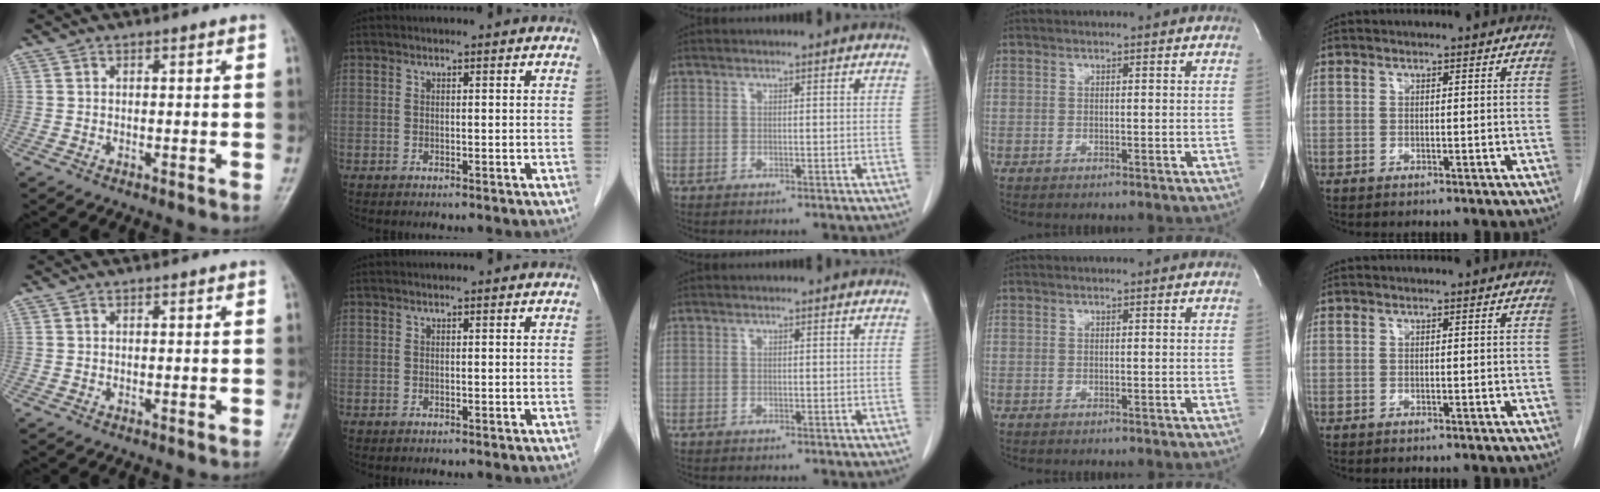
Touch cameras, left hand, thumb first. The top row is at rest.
{}